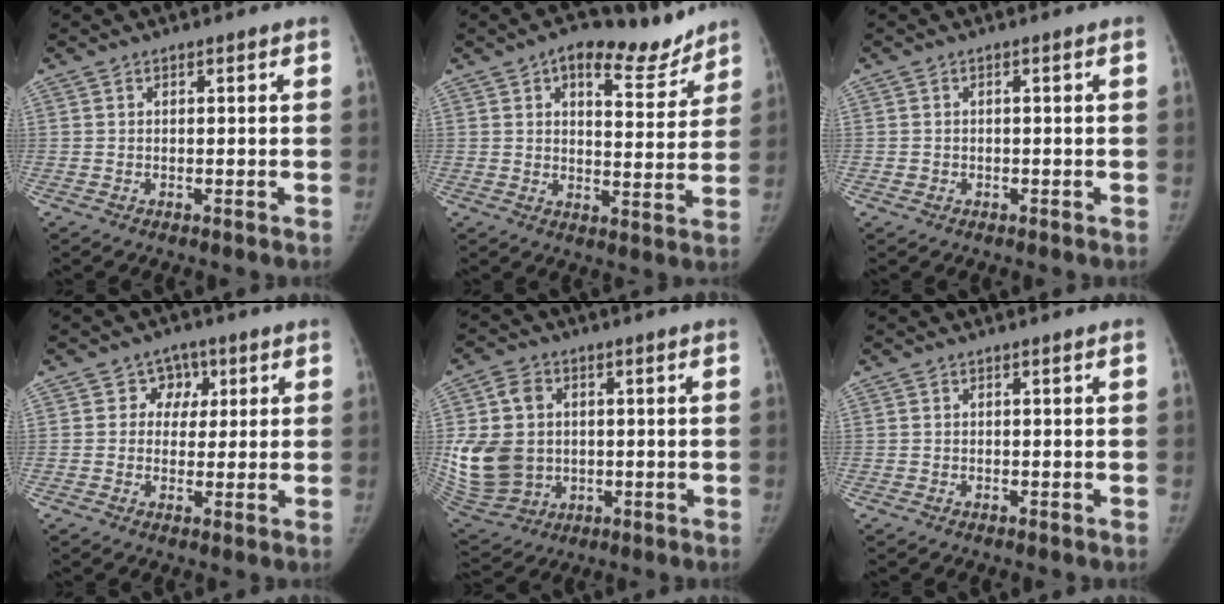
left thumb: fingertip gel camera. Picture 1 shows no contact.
{"total": 11.7, "force": [8.6, 5.1, 6.2], "torque": [-0.046, -0.042, 0.127]}
{"total": 0.7, "force": [-0.1, 0.6, 0.3], "torque": [-0.007, 0.007, 0.002]}
{"total": 4.7, "force": [1.4, 4.3, 1.3], "torque": [0.018, 0.005, 0.011]}
{"total": 17.0, "force": [0.4, 13.7, 10.1], "torque": [-0.203, -0.004, 0.028]}
{"total": 0.0}